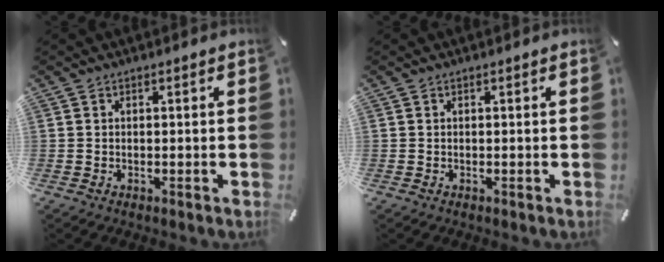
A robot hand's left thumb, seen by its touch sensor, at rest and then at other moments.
{"total": 0.0}